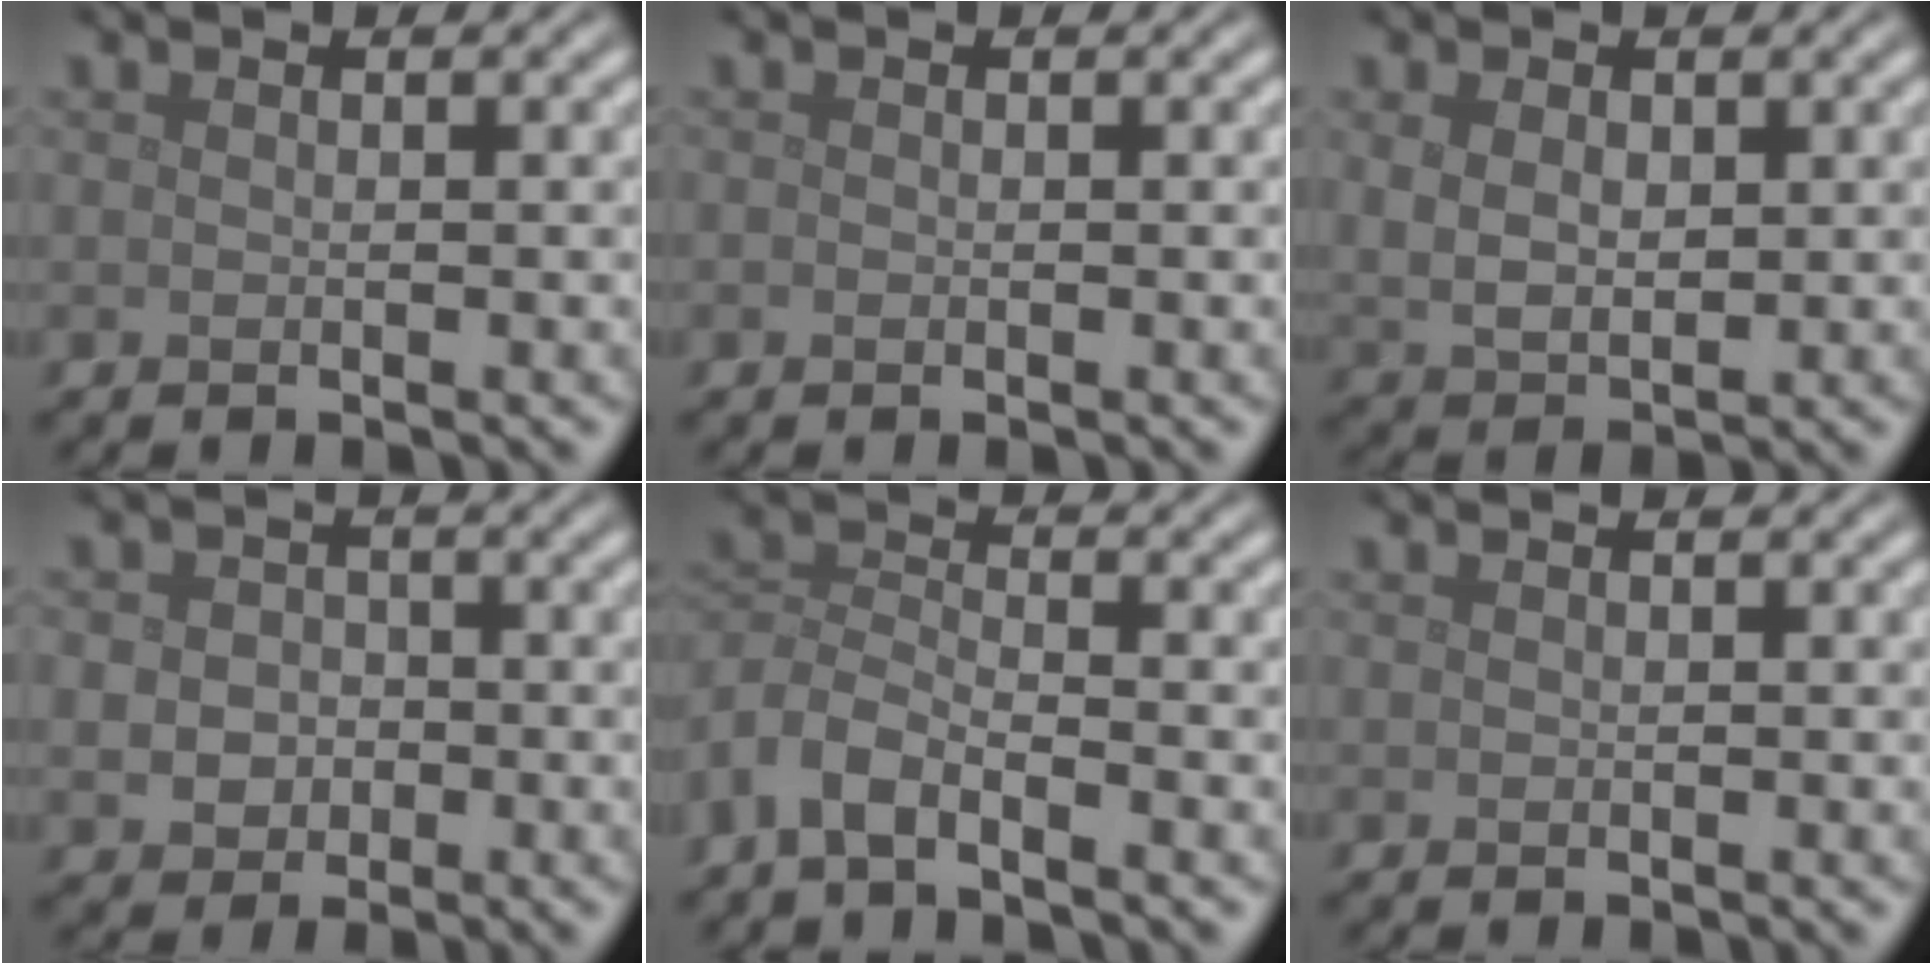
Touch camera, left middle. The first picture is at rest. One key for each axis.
{"total": 0.0}
{"total": 3.1, "fx": 0.8, "fy": 2.1, "fz": 2.2, "tx": -0.050, "ty": -0.005, "tz": 0.022}
{"total": 3.1, "fx": -0.3, "fy": 2.7, "fz": 1.6, "tx": -0.020, "ty": -0.003, "tz": -0.010}
{"total": 3.9, "fx": -3.0, "fy": 1.3, "fz": 2.1, "tx": -0.047, "ty": -0.003, "tz": -0.071}
{"total": 0.0}